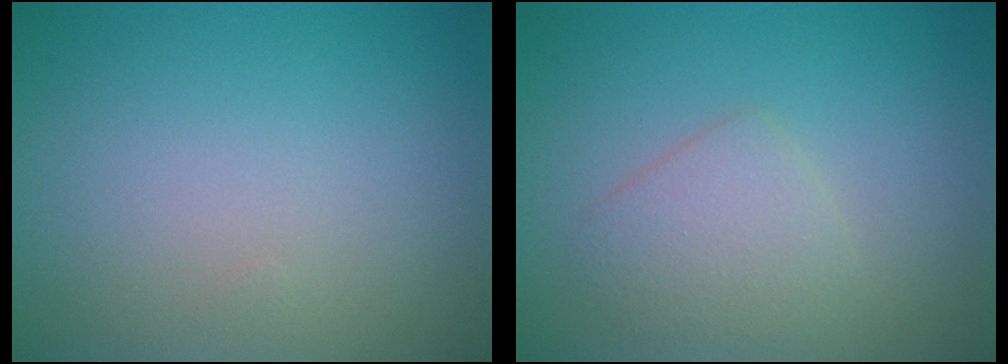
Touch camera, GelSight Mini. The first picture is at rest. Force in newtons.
{"total": 2.5, "press": 2.5, "slide": 0.1}